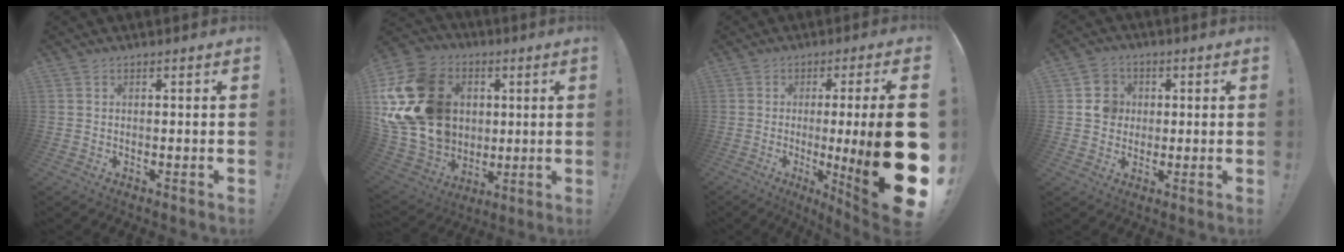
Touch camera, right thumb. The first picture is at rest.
{"total": 24.8, "force": [4.3, 20.1, 14.0], "torque": [-0.272, -0.010, 0.115]}
{"total": 22.5, "force": [-1.9, 1.2, 22.4], "torque": [-0.322, -0.031, -0.015]}
{"total": 7.1, "force": [0.8, 6.9, 1.6], "torque": [-0.017, 0.000, 0.017]}